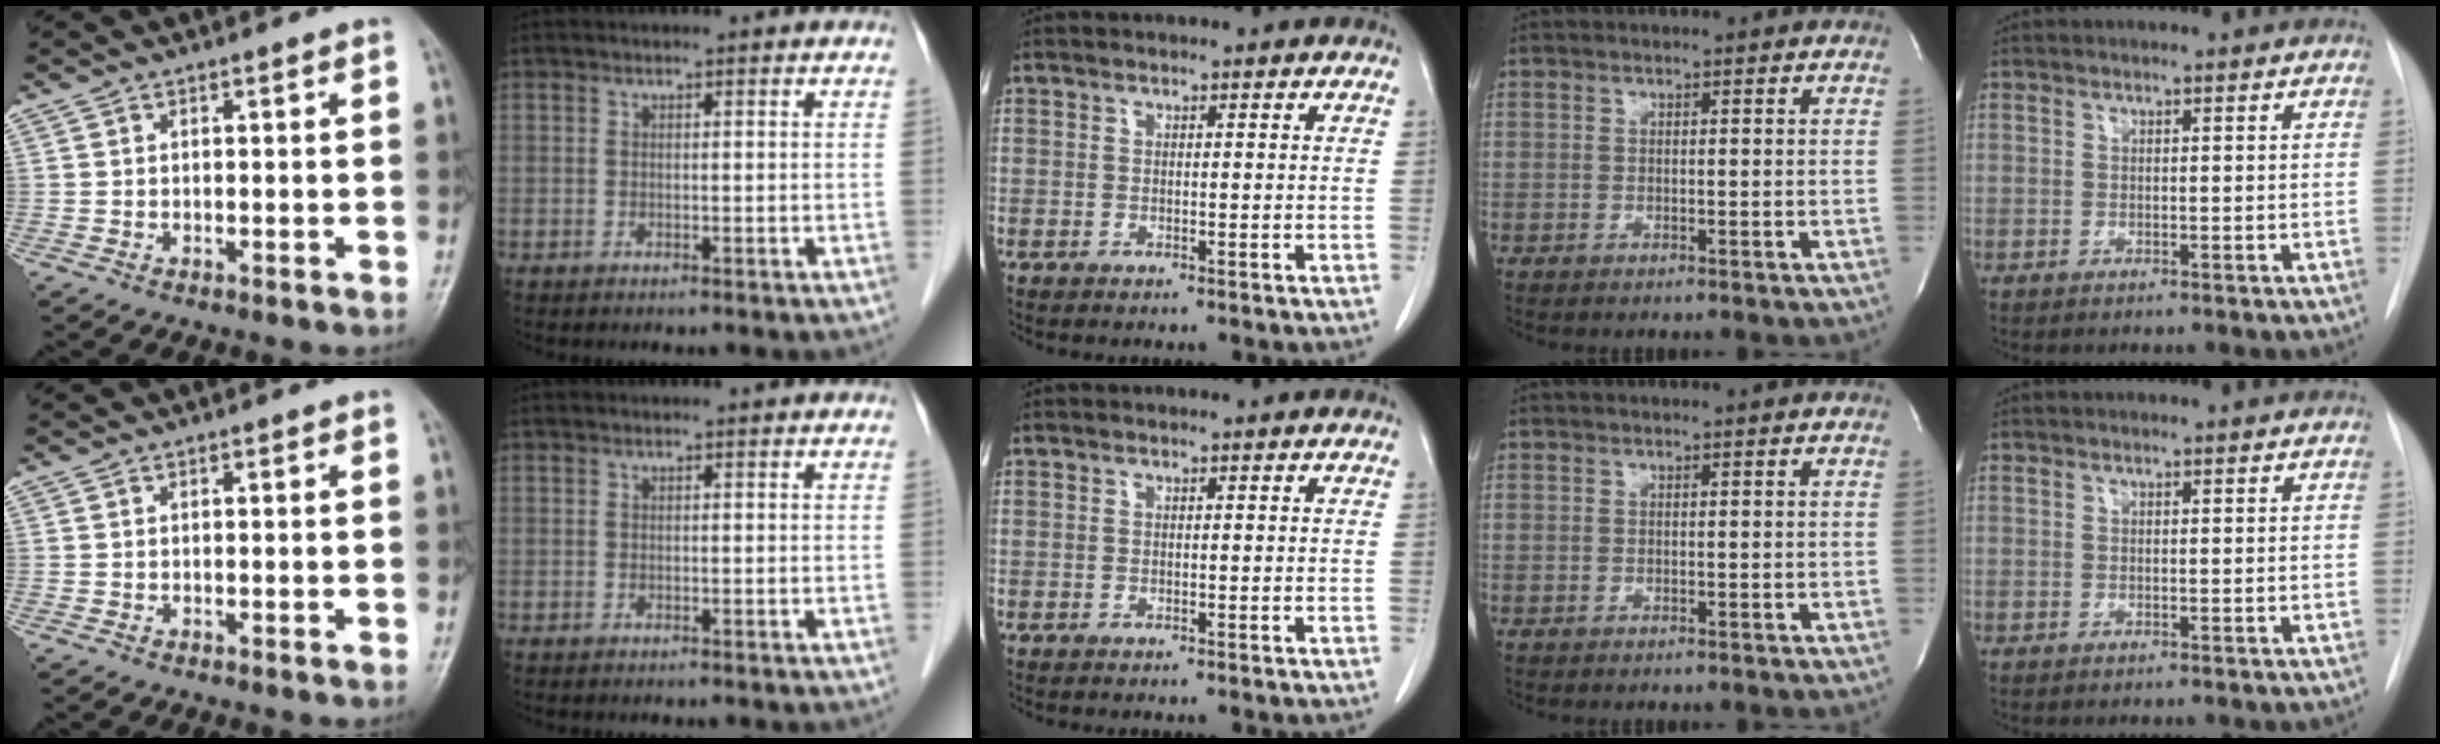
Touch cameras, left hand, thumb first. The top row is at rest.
{}